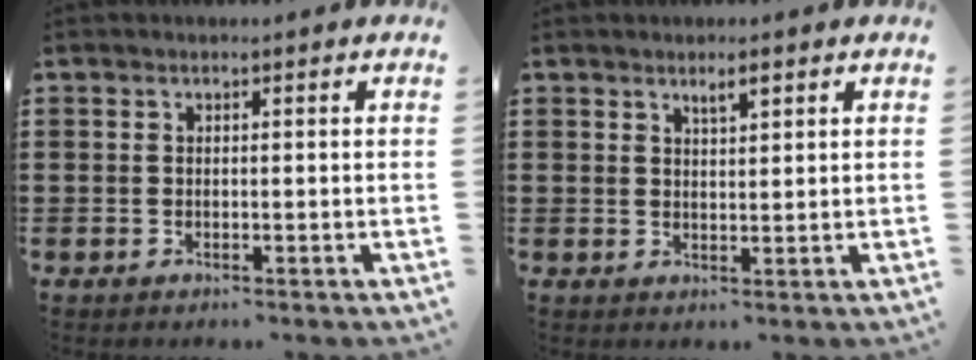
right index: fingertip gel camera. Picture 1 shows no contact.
{"total": 2.2, "force": [1.5, 0.6, 1.5], "torque": [-0.023, 0.000, 0.023]}